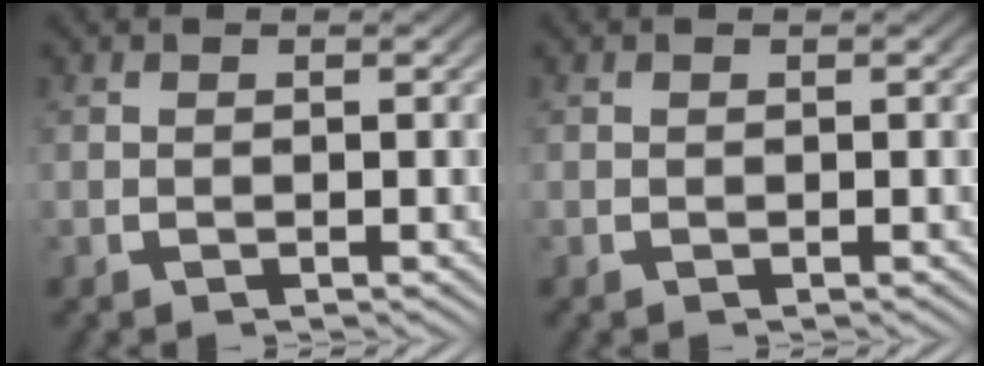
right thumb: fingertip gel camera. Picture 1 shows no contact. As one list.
[{"total": 0.0}]